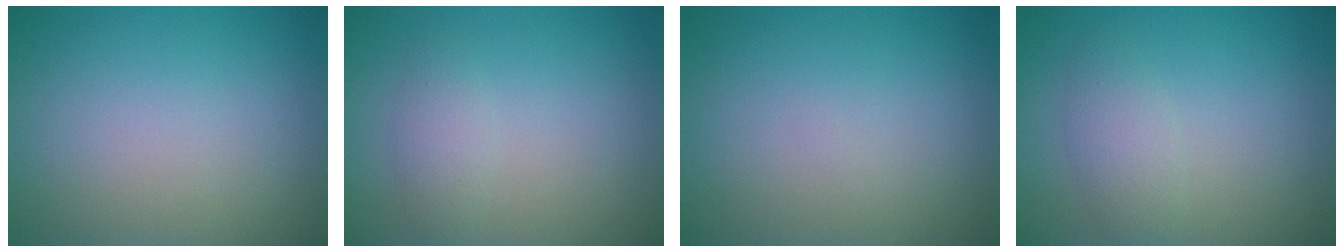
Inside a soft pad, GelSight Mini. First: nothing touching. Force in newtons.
{"total": 1.6, "press": 1.6, "slide": 0.0}
{"total": 0.0}
{"total": 2.1, "press": 2.1, "slide": 0.1}